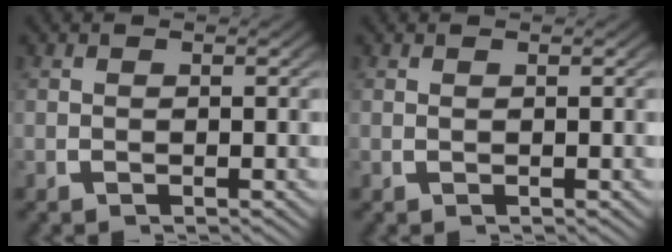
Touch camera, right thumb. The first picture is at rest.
{"total": 0.0}